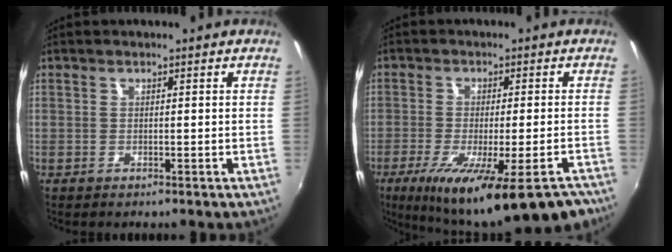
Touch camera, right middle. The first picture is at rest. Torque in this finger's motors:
{"motor_torque": [1.50, -0.63, 0.40, 0.21]}